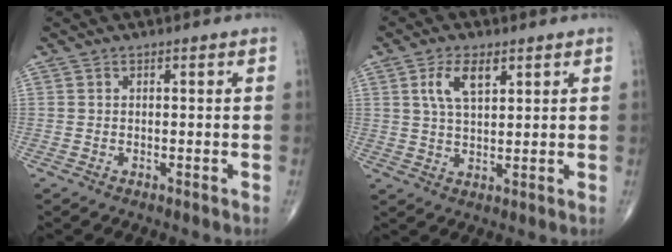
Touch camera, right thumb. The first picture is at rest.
{"total": 6.4, "force": [2.8, 3.0, 4.9], "torque": [-0.090, -0.008, 0.056]}